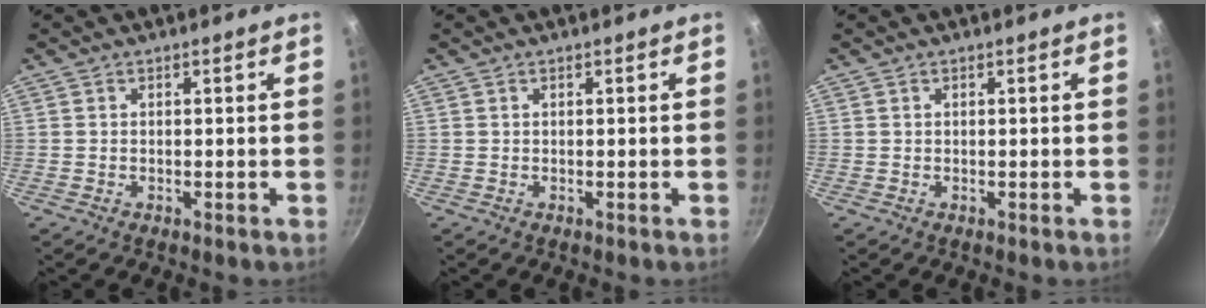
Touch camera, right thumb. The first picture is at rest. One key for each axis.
{"total": 0.0}
{"total": 0.0}